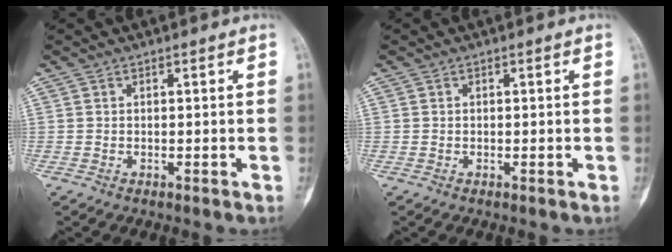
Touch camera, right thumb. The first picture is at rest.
{"total": 0.0}